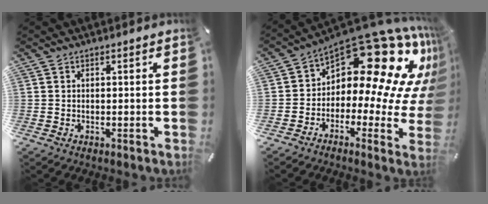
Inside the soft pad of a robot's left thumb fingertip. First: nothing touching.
{"total": 20.7, "force": [10.9, 10.6, 14.0], "torque": [-0.187, -0.097, 0.183]}